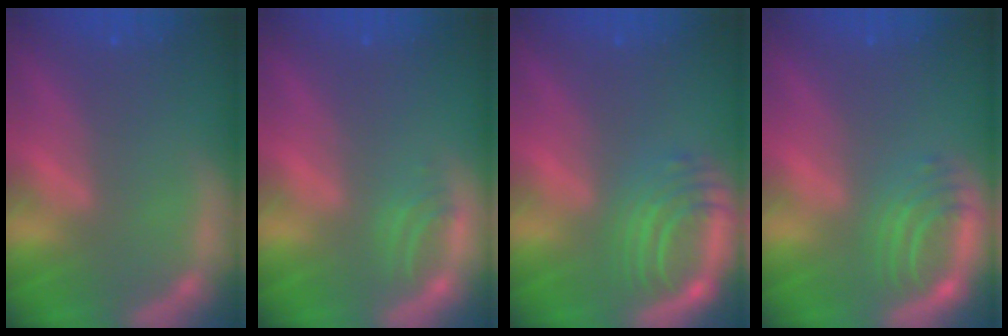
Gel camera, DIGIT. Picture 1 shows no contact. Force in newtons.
{"total": 1.5}
{"total": 5.5}
{"total": 4.0}